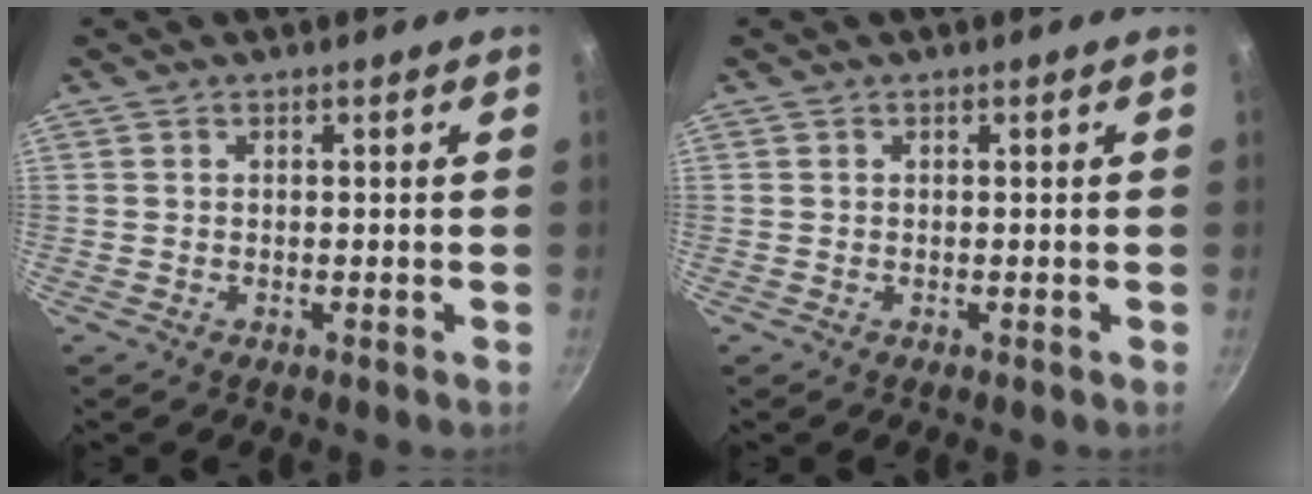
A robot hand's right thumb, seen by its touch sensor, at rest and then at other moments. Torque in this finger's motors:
{"motor_torque": [0.00, 0.00, 0.07, -0.07, 0.00]}